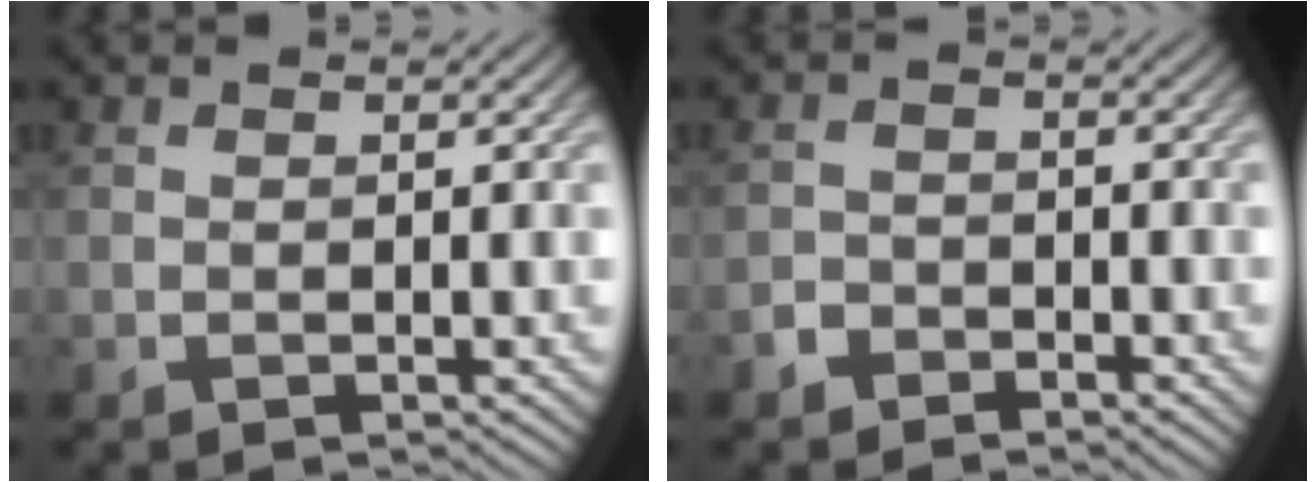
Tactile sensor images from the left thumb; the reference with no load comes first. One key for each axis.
{"total": 1.9, "fx": -1.6, "fy": 1.0, "fz": 0.4, "tx": -0.004, "ty": 0.006, "tz": -0.039}